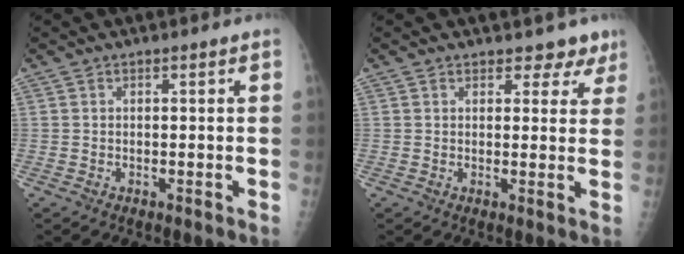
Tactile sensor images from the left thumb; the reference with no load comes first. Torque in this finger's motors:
{"motor_torque": [0.38, 0.33, -0.13, -0.18, 0.03]}